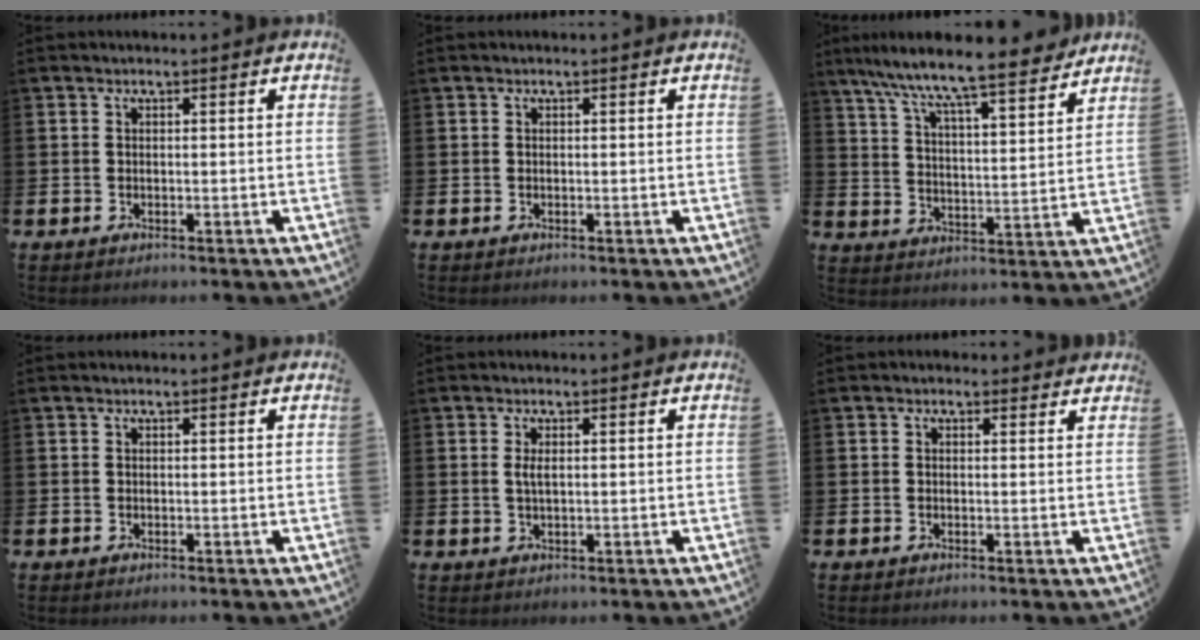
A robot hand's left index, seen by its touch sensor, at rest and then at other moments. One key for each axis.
{"total": 0.0}
{"total": 9.7, "fx": 9.0, "fy": 0.4, "fz": 3.7, "tx": -0.104, "ty": -0.065, "tz": 0.151}
{"total": 0.0}
{"total": 1.7, "fx": 0.5, "fy": 0.5, "fz": 1.6, "tx": -0.032, "ty": 0.003, "tz": 0.006}
{"total": 0.9, "fx": 0.7, "fy": 0.6, "fz": 0.1, "tx": 0.009, "ty": 0.003, "tz": 0.010}